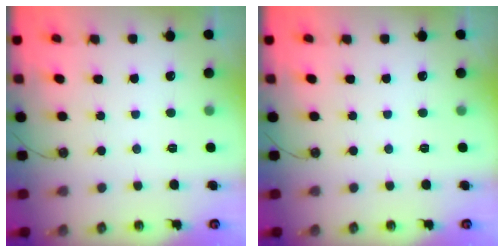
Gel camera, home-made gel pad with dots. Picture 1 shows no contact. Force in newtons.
{"total": 0.0}